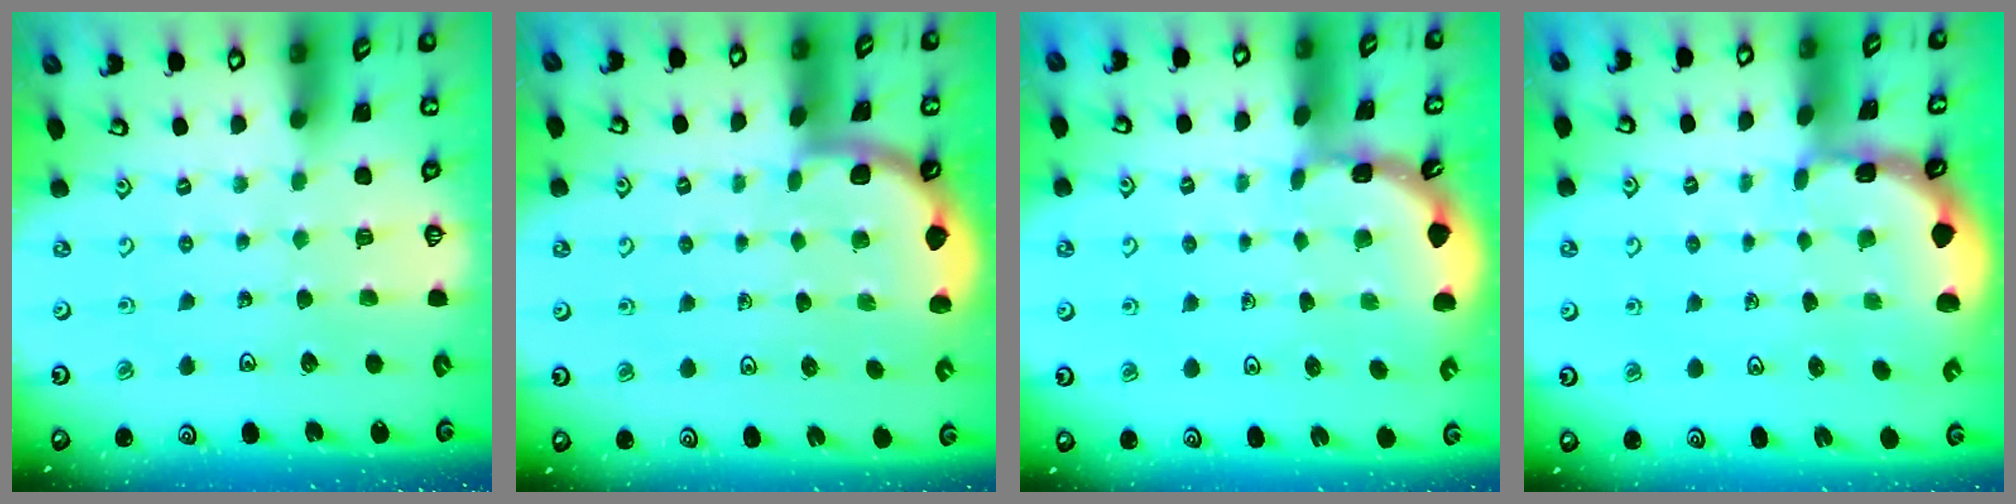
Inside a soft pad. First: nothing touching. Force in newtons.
{"total": 1.8, "press": 1.8, "slide": 0.0}
{"total": 1.6, "press": 1.6, "slide": 0.1}
{"total": 1.5, "press": 1.5, "slide": 0.1}